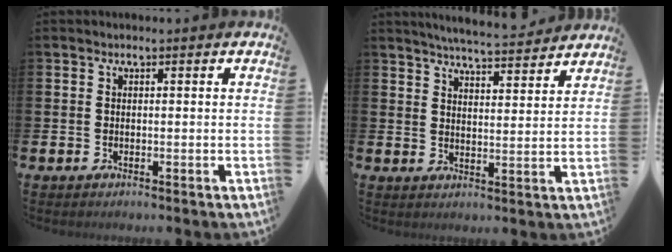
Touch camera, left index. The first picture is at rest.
{"total": 5.8, "force": [5.7, -0.1, 1.0], "torque": [-0.033, -0.035, 0.099]}